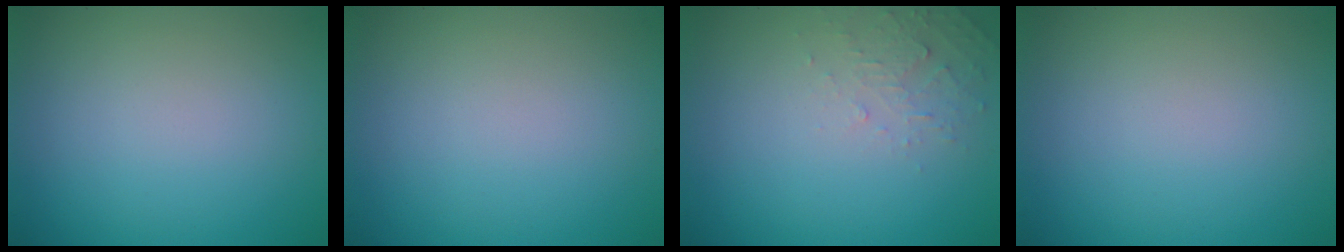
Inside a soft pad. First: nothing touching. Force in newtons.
{"total": 0.0}
{"total": 1.7, "press": 1.7, "slide": 0.2}
{"total": 0.0}